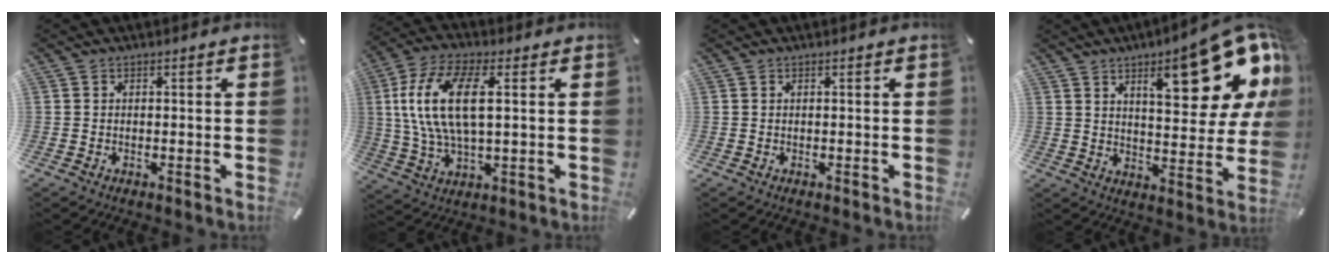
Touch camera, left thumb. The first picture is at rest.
{"total": 14.8, "force": [3.2, 6.7, 12.8], "torque": [-0.286, -0.003, 0.052]}
{"total": 0.0}
{"total": 21.6, "force": [12.2, 7.5, 16.2], "torque": [-0.206, -0.077, 0.188]}